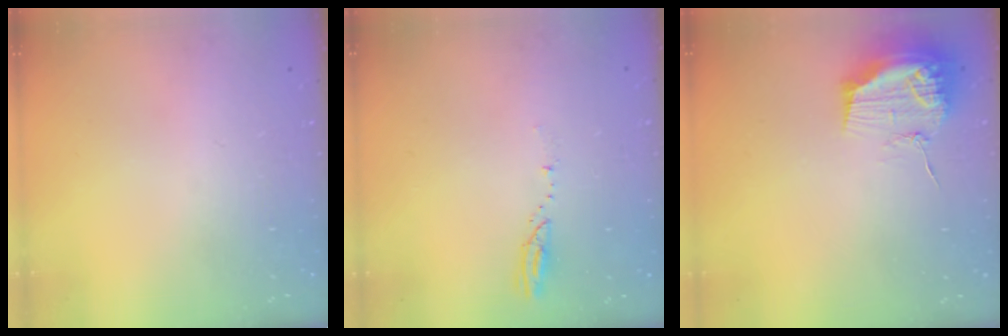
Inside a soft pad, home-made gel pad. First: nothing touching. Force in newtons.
{"total": 3.7, "press": 3.7, "slide": 0.4}
{"total": 15.6, "press": 15.6, "slide": 0.1}